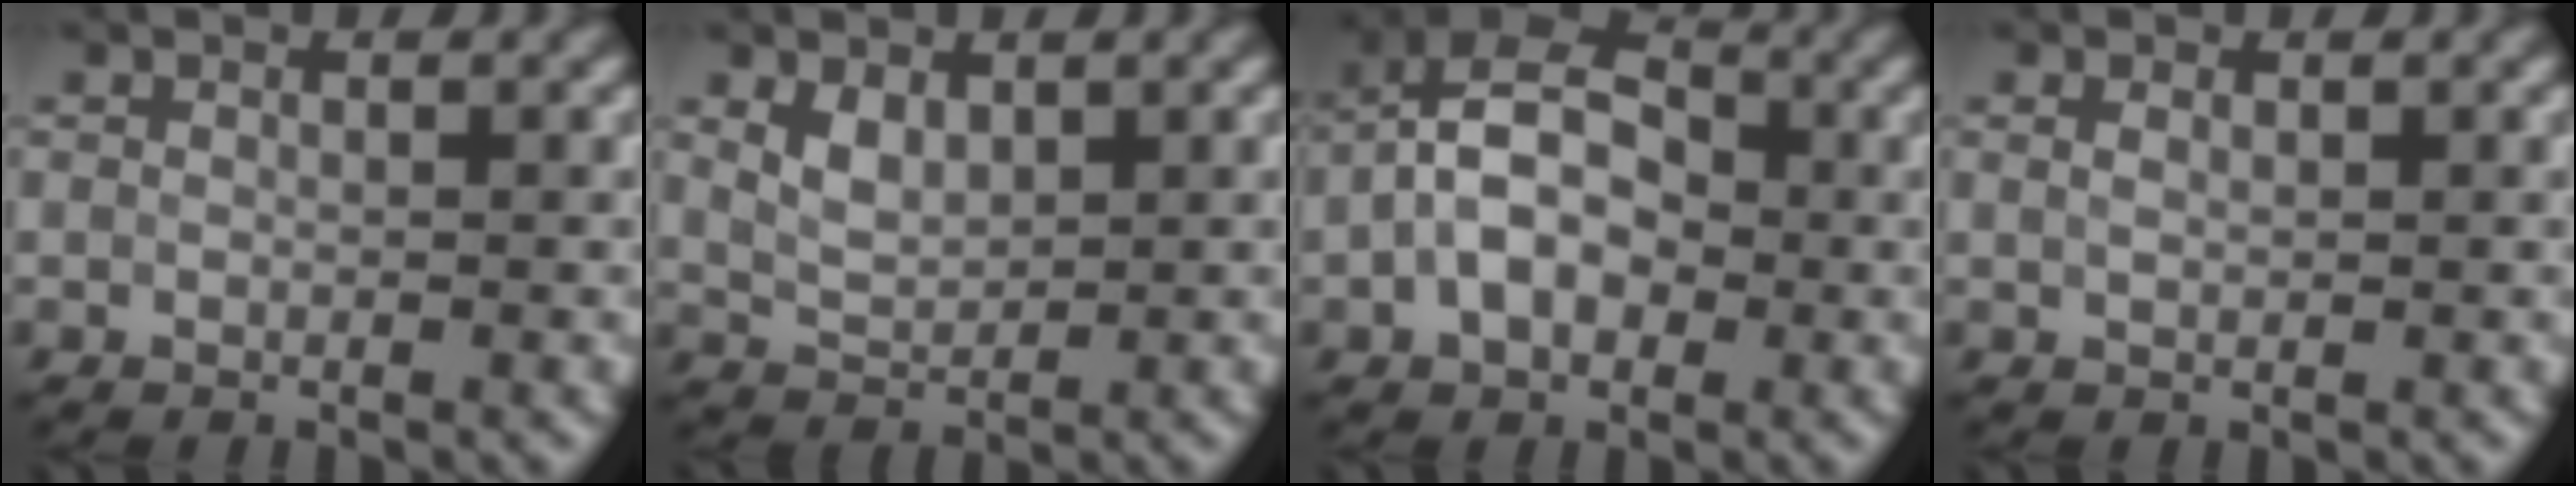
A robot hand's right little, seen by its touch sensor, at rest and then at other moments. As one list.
[{"total": 2.2, "force": [1.2, 1.2, 1.4], "torque": [-0.034, 0.002, 0.029]}, {"total": 7.5, "force": [-0.8, 4.8, 5.7], "torque": [-0.101, 0.020, -0.021]}, {"total": 1.0, "force": [0.4, 0.5, 0.7], "torque": [-0.018, 0.005, 0.009]}]